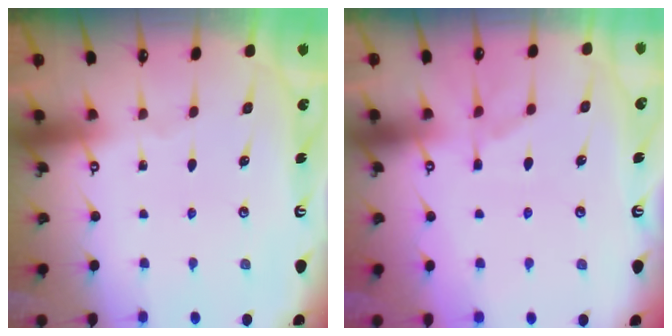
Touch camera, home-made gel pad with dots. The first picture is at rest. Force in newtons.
{"total": 1.4, "press": 0.6, "slide": 1.2}